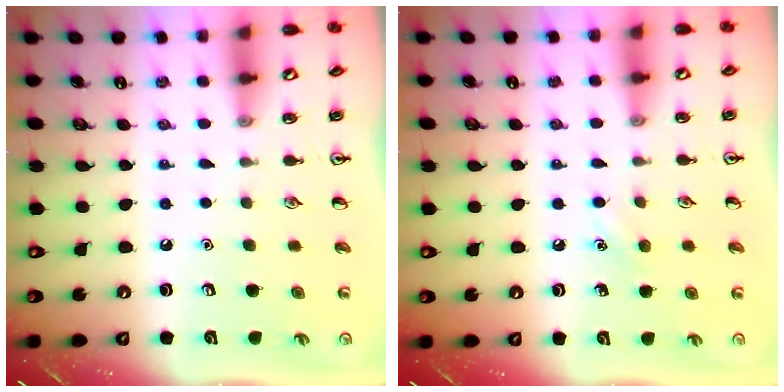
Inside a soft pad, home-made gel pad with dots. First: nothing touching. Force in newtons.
{"total": 5.9, "press": 5.6, "slide": 1.8}